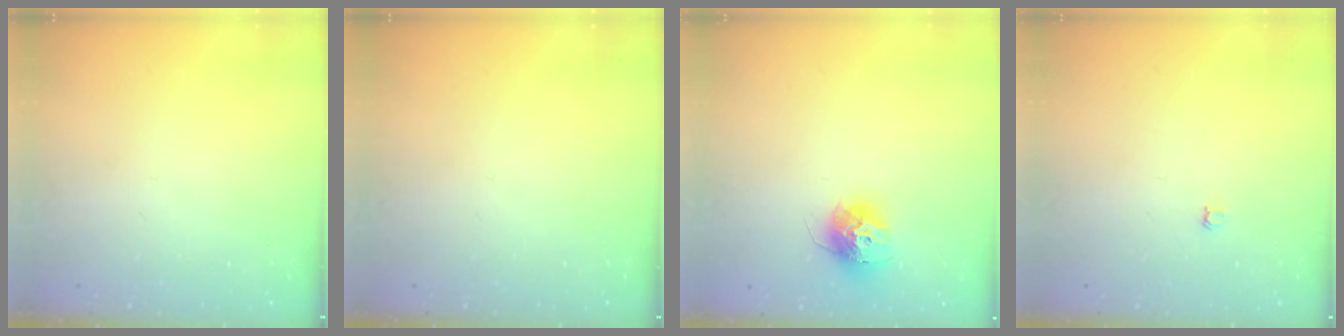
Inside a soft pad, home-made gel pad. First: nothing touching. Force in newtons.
{"total": 0.0}
{"total": 11.8, "press": 11.8, "slide": 0.9}
{"total": 3.0, "press": 3.0, "slide": 0.3}